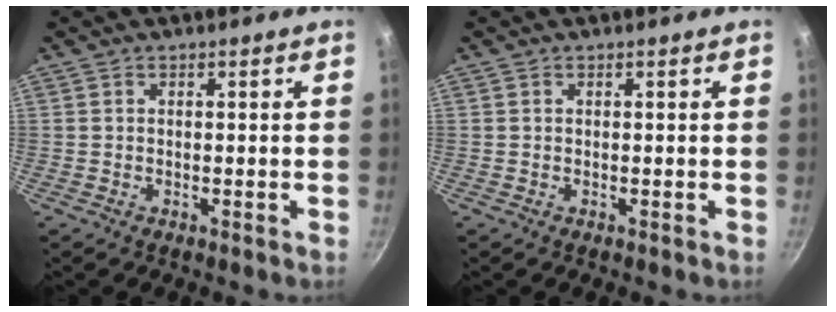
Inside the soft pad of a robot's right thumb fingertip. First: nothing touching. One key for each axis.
{"total": 0.0}